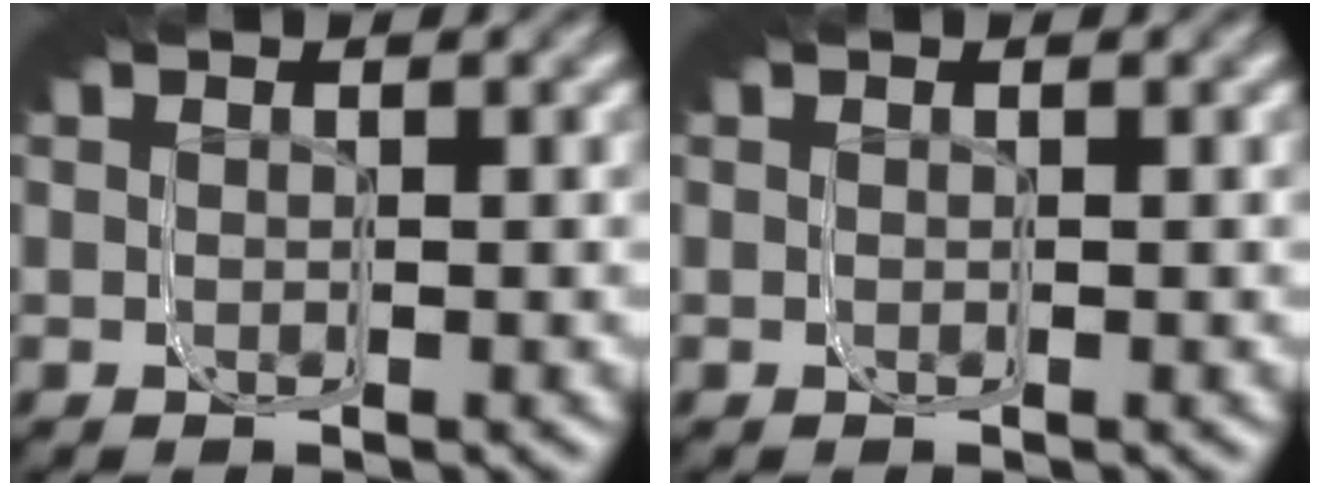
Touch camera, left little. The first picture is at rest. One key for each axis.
{"total": 0.0}